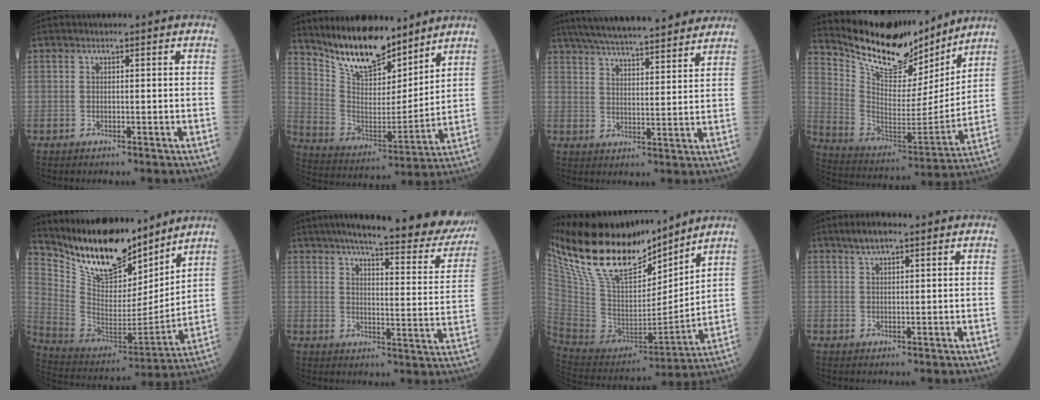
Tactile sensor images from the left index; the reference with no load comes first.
{"total": 14.7, "force": [12.4, 4.4, 6.6], "torque": [-0.120, -0.005, 0.232]}
{"total": 21.1, "force": [18.5, 2.8, 9.8], "torque": [-0.162, 0.036, 0.265]}
{"total": 18.3, "force": [16.6, 4.8, 6.1], "torque": [-0.125, -0.027, 0.279]}
{"total": 18.4, "force": [15.7, 5.3, 7.9], "torque": [-0.149, -0.009, 0.288]}
{"total": 27.3, "force": [23.2, 3.9, 13.8], "torque": [-0.191, -0.049, 0.278]}
{"total": 23.3, "force": [18.4, 6.5, 12.8], "torque": [-0.258, 0.012, 0.338]}
{"total": 3.6, "force": [2.6, 0.9, 2.3], "torque": [-0.050, 0.015, 0.050]}